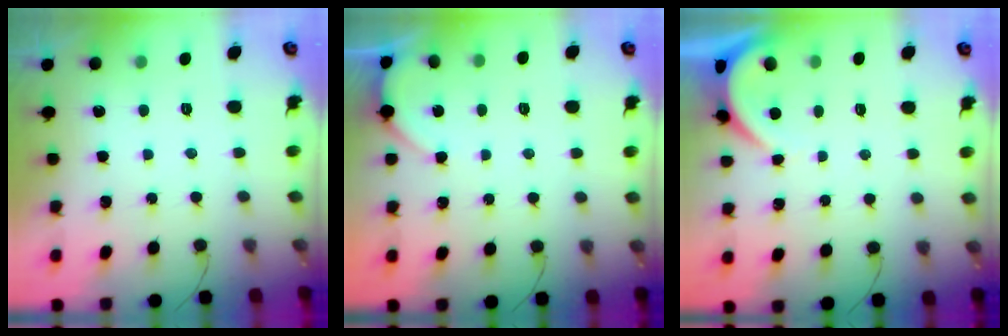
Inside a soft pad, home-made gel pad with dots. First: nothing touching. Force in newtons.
{"total": 2.1, "press": 2.1, "slide": 0.2}
{"total": 2.9, "press": 2.8, "slide": 0.3}